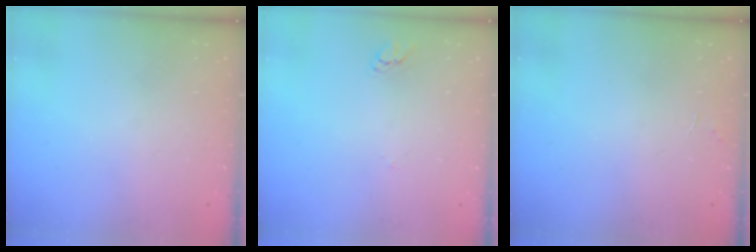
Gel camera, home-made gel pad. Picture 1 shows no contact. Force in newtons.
{"total": 2.0, "press": 2.0, "slide": 0.2}
{"total": 2.2, "press": 2.2, "slide": 0.2}